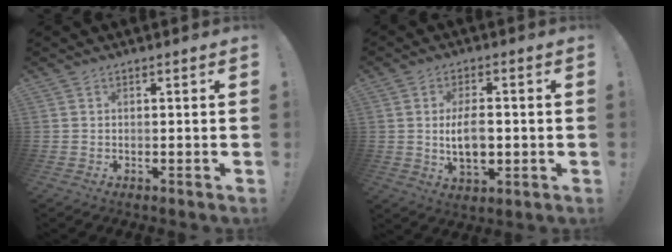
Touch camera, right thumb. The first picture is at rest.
{"total": 9.3, "force": [-0.6, 5.2, 7.7], "torque": [-0.136, -0.006, -0.014]}